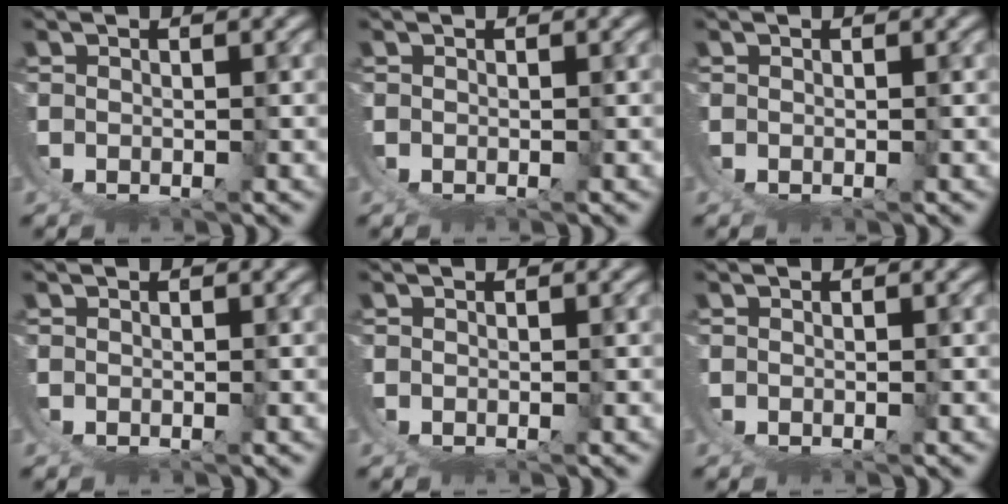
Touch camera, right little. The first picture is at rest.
{"total": 0.0}
{"total": 0.0}
{"total": 0.0}
{"total": 0.0}
{"total": 0.0}